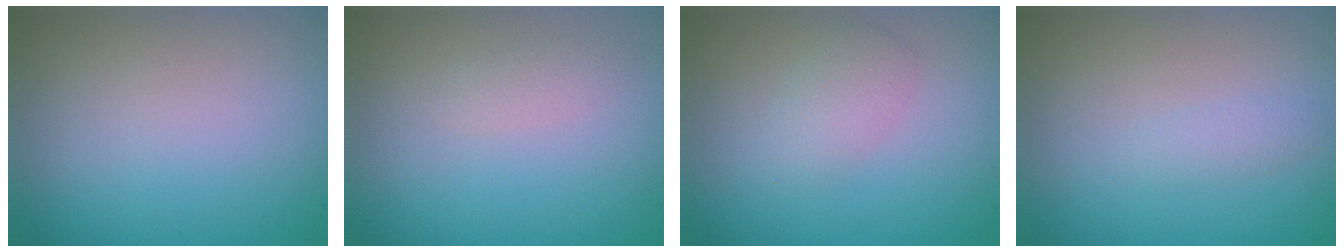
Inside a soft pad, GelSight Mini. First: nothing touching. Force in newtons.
{"total": 1.0, "press": 1.0, "slide": 0.0}
{"total": 2.0, "press": 2.0, "slide": 0.0}
{"total": 0.9, "press": 0.9, "slide": 0.0}